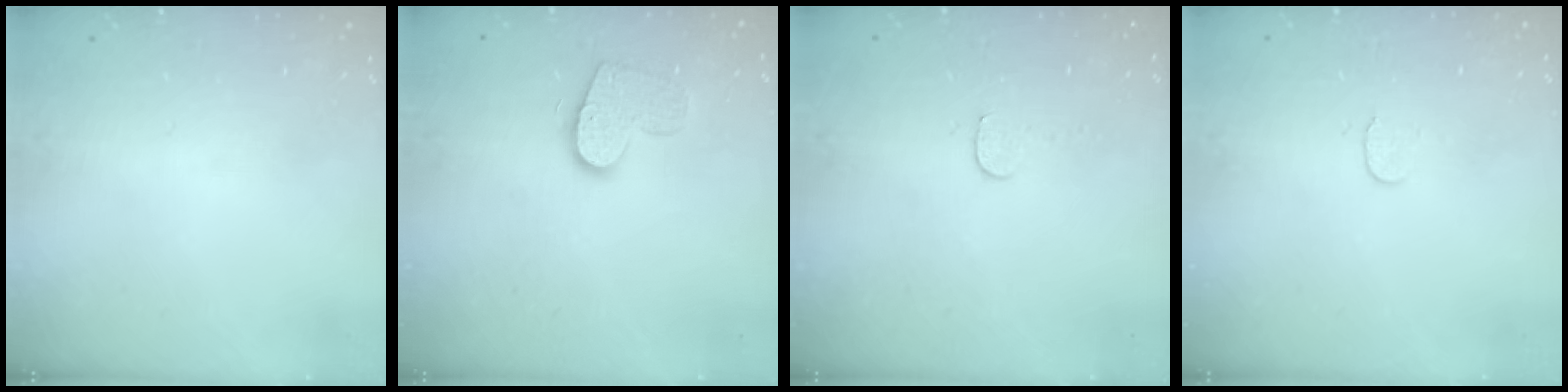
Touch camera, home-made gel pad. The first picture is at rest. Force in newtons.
{"total": 10.6, "press": 10.5, "slide": 0.8}
{"total": 4.1, "press": 4.1, "slide": 0.3}
{"total": 3.8, "press": 3.8, "slide": 0.3}